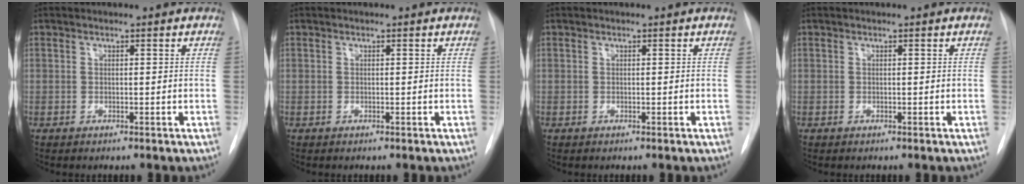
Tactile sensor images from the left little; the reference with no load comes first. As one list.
[{"total": 0.0}, {"total": 0.0}, {"total": 0.0}]